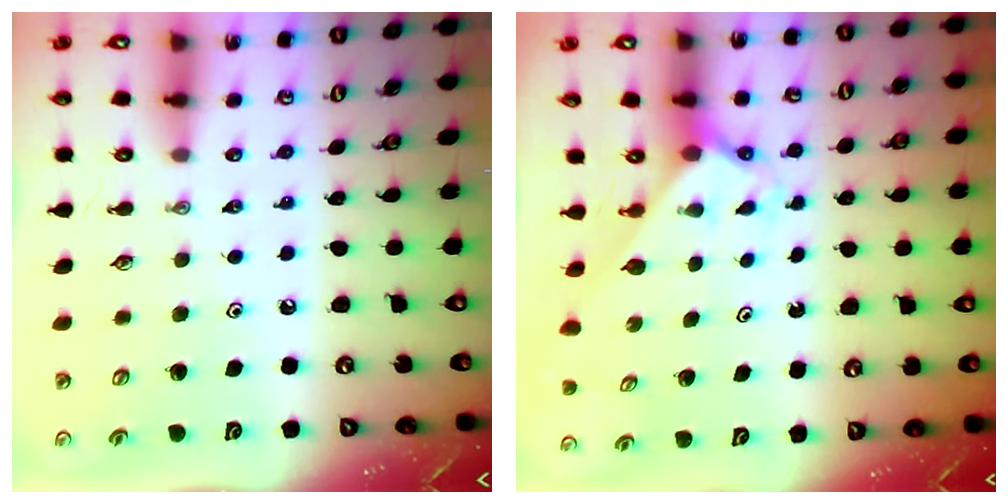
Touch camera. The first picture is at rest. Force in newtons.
{"total": 1.9, "press": 1.9, "slide": 0.1}